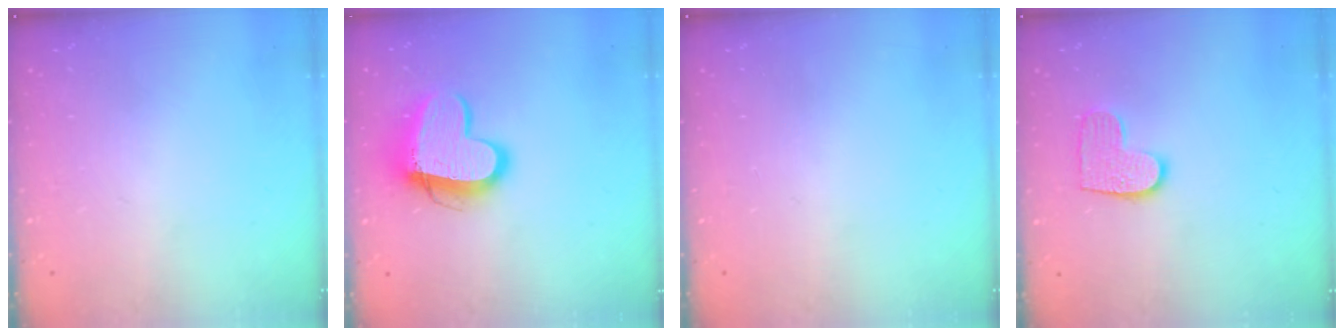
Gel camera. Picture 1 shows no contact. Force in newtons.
{"total": 13.7, "press": 13.6, "slide": 1.3}
{"total": 0.0}
{"total": 8.6, "press": 8.6, "slide": 0.3}